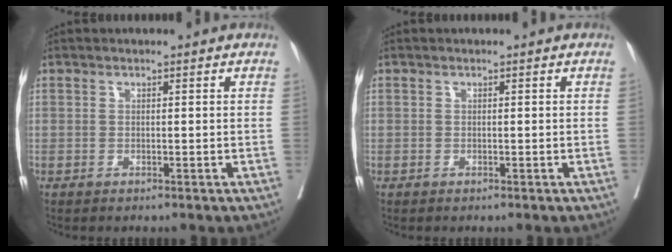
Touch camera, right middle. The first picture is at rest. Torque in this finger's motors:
{"motor_torque": [0.36, -0.35, -0.22, -0.21]}